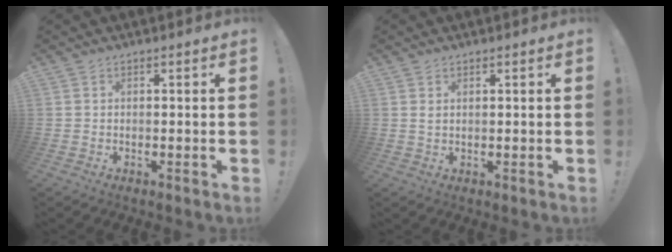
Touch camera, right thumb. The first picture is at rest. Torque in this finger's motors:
{"motor_torque": [-0.24, -0.30, -0.11, 0.09, 0.11]}